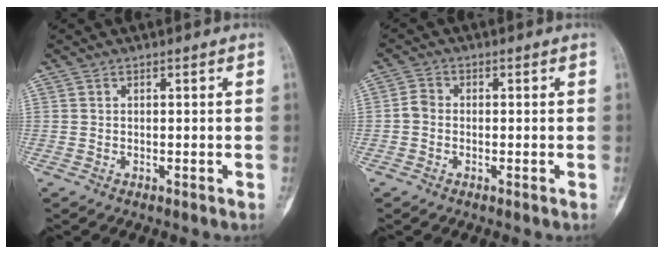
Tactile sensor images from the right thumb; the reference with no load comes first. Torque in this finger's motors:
{"motor_torque": [0.01, -0.12, 0.28, -0.18, 0.00]}